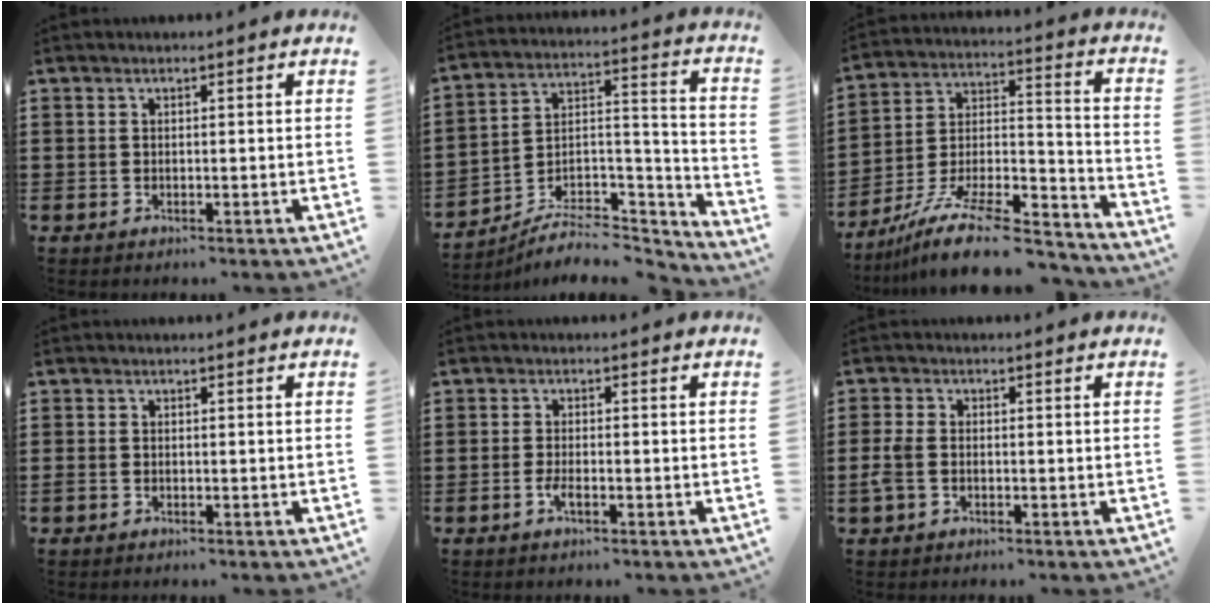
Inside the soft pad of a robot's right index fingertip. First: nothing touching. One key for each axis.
{"total": 7.0, "fx": -5.8, "fy": 2.9, "fz": 2.5, "tx": -0.038, "ty": 0.013, "tz": -0.111}
{"total": 13.7, "fx": -10.9, "fy": 3.3, "fz": 7.5, "tx": -0.122, "ty": 0.038, "tz": -0.202}
{"total": 0.8, "fx": -0.5, "fy": 0.6, "fz": 0.2, "tx": -0.005, "ty": 0.002, "tz": -0.010}
{"total": 2.0, "fx": -0.9, "fy": 0.4, "fz": 1.7, "tx": -0.039, "ty": -0.004, "tz": -0.018}
{"total": 3.1, "fx": -1.0, "fy": 1.9, "fz": 2.3, "tx": -0.071, "ty": -0.009, "tz": -0.027}